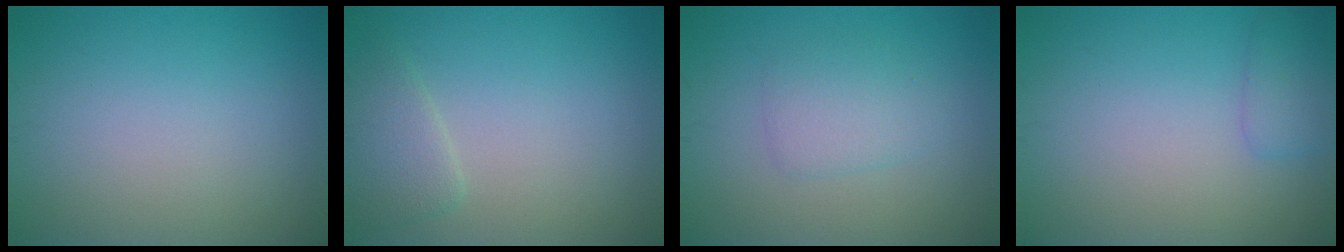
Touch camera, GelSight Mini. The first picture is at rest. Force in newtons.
{"total": 2.2, "press": 2.1, "slide": 0.3}
{"total": 2.3, "press": 2.3, "slide": 0.0}
{"total": 1.6, "press": 1.6, "slide": 0.1}